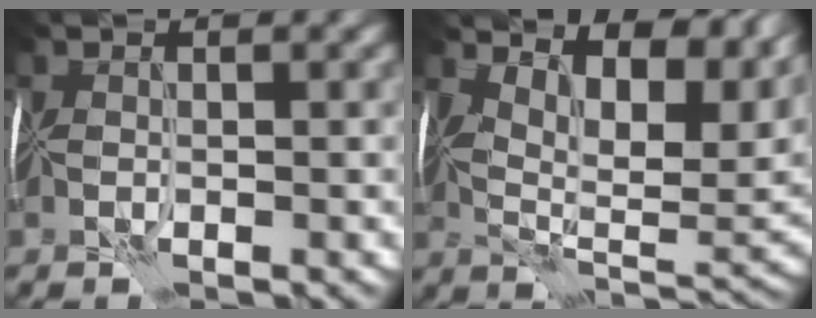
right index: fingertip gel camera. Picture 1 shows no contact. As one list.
[{"total": 12.7, "force": [7.3, 5.1, 9.1], "torque": [-0.149, 0.001, 0.132]}]